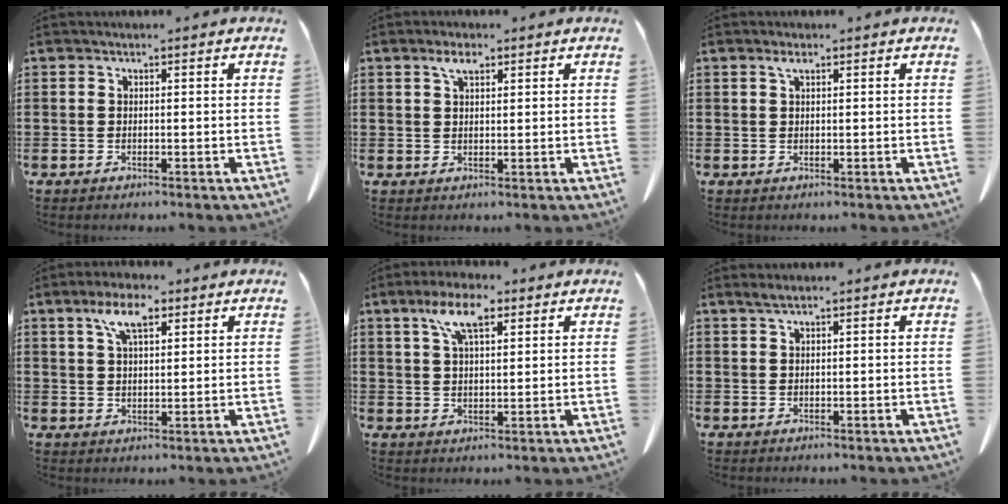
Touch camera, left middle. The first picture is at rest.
{"total": 2.9, "force": [1.7, 1.1, 2.2], "torque": [-0.047, 0.005, 0.029]}
{"total": 1.5, "force": [0.7, 0.4, 1.3], "torque": [-0.027, 0.003, 0.013]}
{"total": 6.5, "force": [3.6, 2.3, 4.9], "torque": [-0.098, 0.006, 0.061]}
{"total": 7.5, "force": [4.1, 2.6, 5.7], "torque": [-0.122, 0.009, 0.072]}
{"total": 1.4, "force": [0.9, 0.1, 1.0], "torque": [-0.021, 0.000, 0.017]}